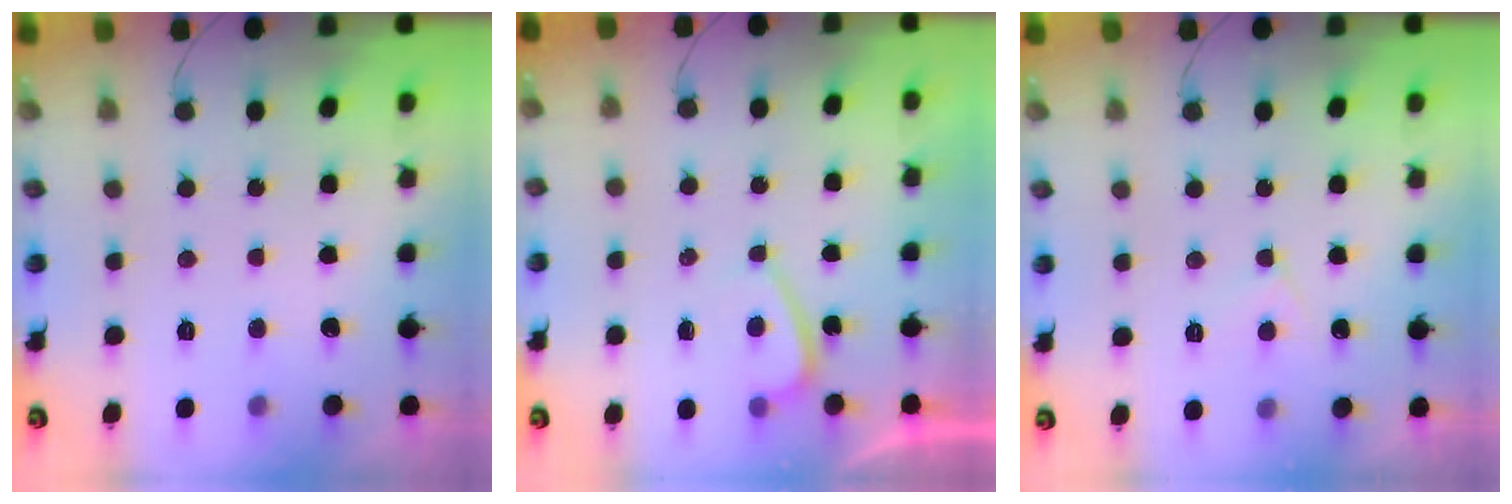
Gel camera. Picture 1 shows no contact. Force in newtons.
{"total": 1.6, "press": 1.5, "slide": 0.6}
{"total": 4.1, "press": 4.0, "slide": 0.5}